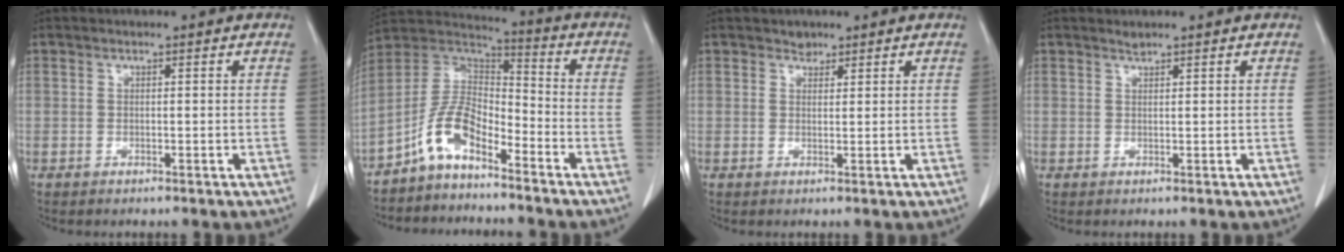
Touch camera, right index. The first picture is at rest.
{"total": 9.0, "force": [-5.9, 3.6, 5.7], "torque": [-0.126, 0.028, -0.120]}
{"total": 1.3, "force": [1.0, 0.8, 0.0], "torque": [0.005, -0.004, 0.013]}
{"total": 0.7, "force": [0.7, 0.0, 0.0], "torque": [-0.005, 0.000, 0.014]}